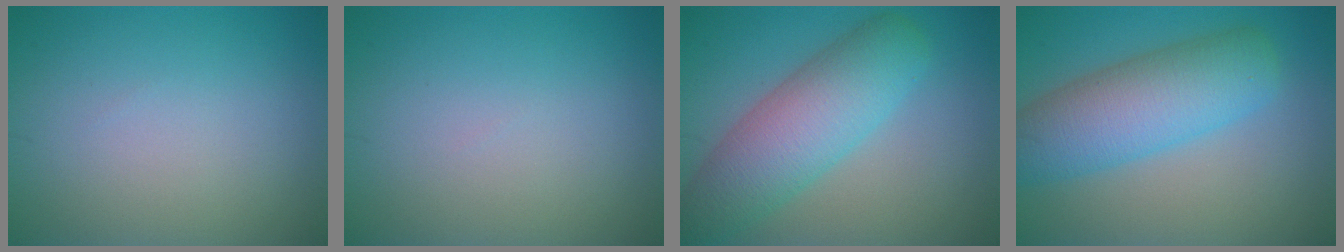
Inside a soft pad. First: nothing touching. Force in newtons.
{"total": 0.0}
{"total": 7.4, "press": 7.4, "slide": 0.1}
{"total": 7.5, "press": 7.5, "slide": 0.2}